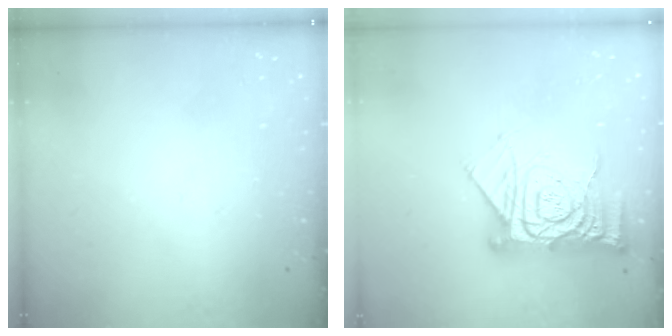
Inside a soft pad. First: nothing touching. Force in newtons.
{"total": 17.2, "press": 17.2, "slide": 1.7}